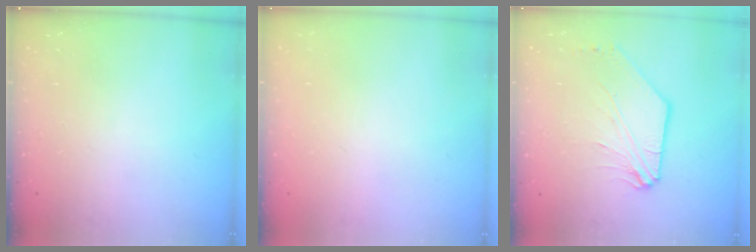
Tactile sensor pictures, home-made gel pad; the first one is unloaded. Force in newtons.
{"total": 0.7, "press": 0.7, "slide": 0.1}
{"total": 7.8, "press": 7.7, "slide": 1.4}